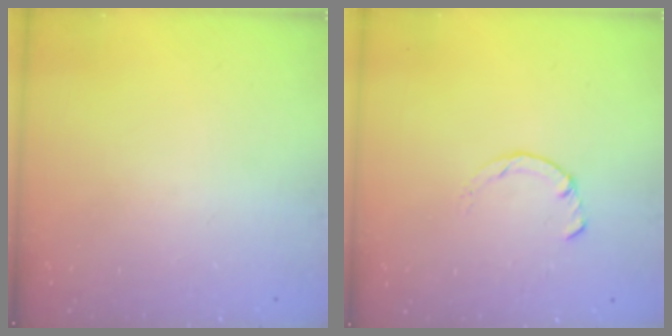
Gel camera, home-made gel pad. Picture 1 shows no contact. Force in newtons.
{"total": 2.3, "press": 2.3, "slide": 0.1}